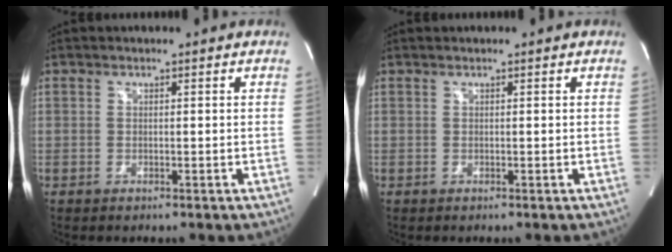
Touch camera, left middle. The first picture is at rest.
{"total": 0.0}